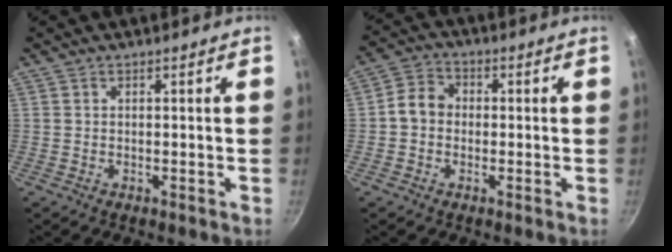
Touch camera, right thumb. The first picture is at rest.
{"total": 5.5, "force": [-0.4, 4.7, 2.9], "torque": [-0.030, 0.017, -0.023]}